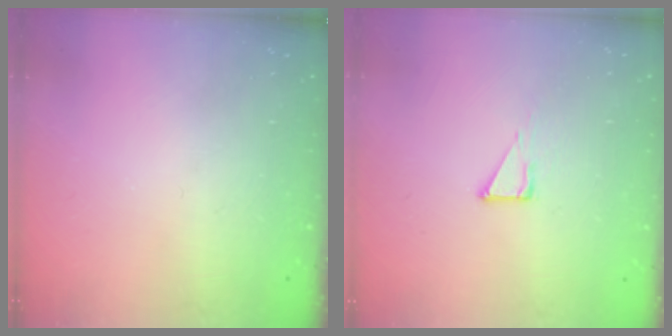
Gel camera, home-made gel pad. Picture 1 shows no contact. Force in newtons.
{"total": 5.1, "press": 5.0, "slide": 0.4}